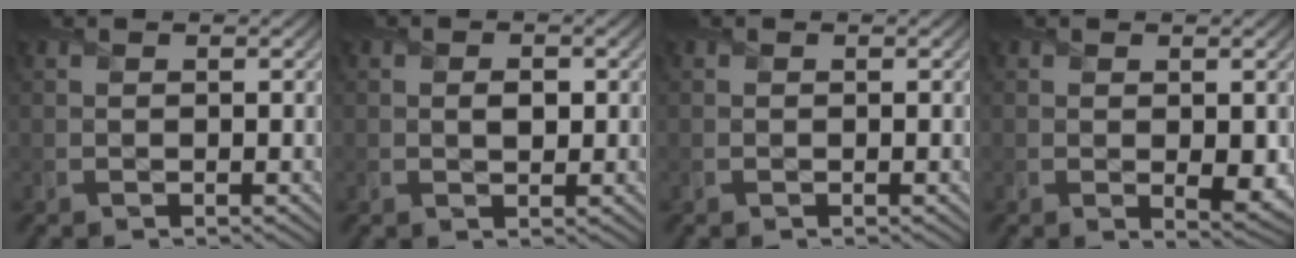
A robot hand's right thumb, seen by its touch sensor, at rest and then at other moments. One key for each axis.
{"total": 1.5, "fx": 0.1, "fy": 0.9, "fz": 1.3, "tx": -0.025, "ty": -0.002, "tz": -0.001}
{"total": 0.0}
{"total": 2.3, "fx": 0.0, "fy": 1.1, "fz": 2.0, "tx": -0.033, "ty": -0.010, "tz": 0.005}